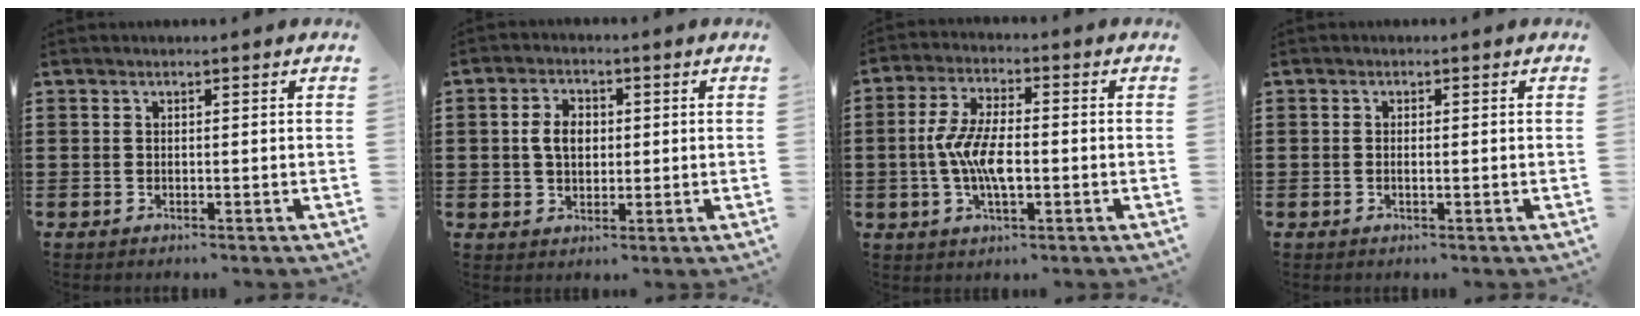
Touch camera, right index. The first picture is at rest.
{"total": 4.3, "force": [0.2, 2.9, 3.2], "torque": [-0.067, 0.007, -0.003]}
{"total": 7.9, "force": [-1.2, 3.1, 7.2], "torque": [-0.158, -0.002, -0.029]}
{"total": 0.6, "force": [-0.2, 0.2, 0.5], "torque": [-0.010, -0.001, -0.003]}